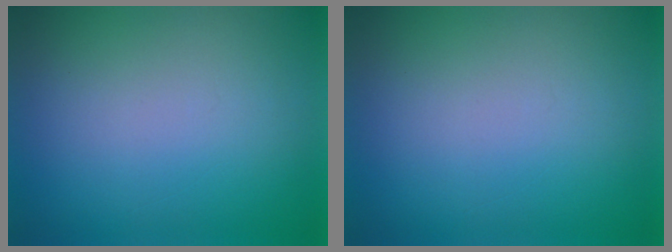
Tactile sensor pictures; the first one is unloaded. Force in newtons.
{"total": 0.0}